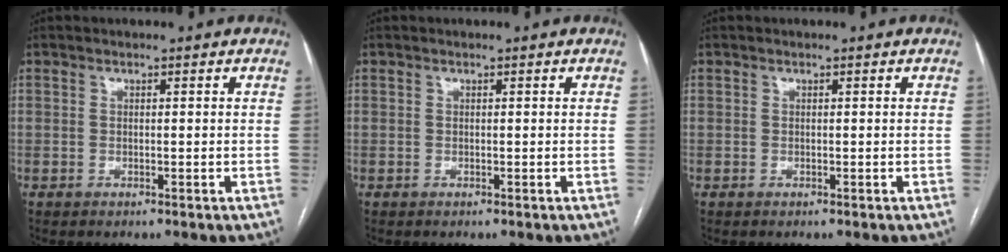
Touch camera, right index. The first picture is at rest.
{"total": 0.0}
{"total": 0.0}